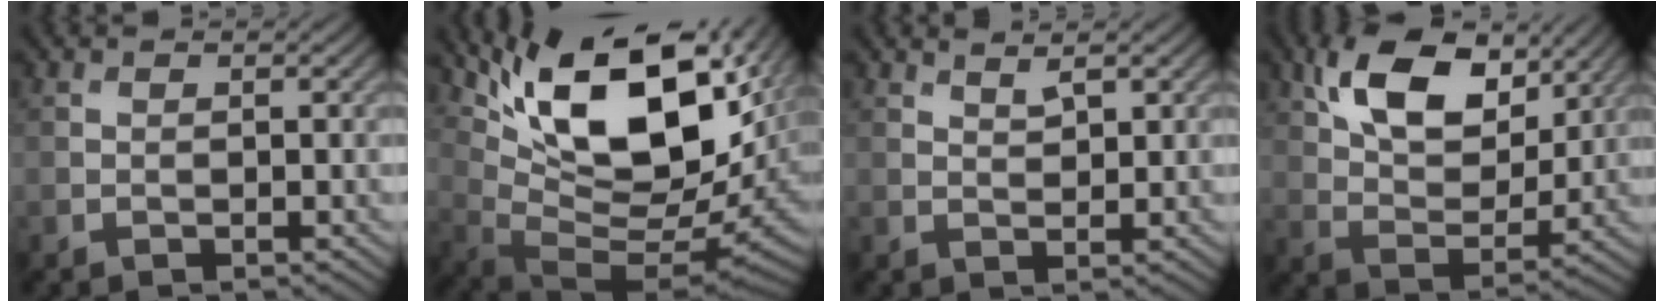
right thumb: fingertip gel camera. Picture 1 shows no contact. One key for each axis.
{"total": 17.7, "fx": 7.2, "fy": 7.8, "fz": 14.2, "tx": -0.263, "ty": 0.009, "tz": 0.142}
{"total": 1.8, "fx": 1.4, "fy": 0.4, "fz": 1.0, "tx": -0.026, "ty": -0.001, "tz": 0.031}
{"total": 12.7, "fx": 6.5, "fy": 6.8, "fz": 8.5, "tx": -0.169, "ty": 0.011, "tz": 0.118}